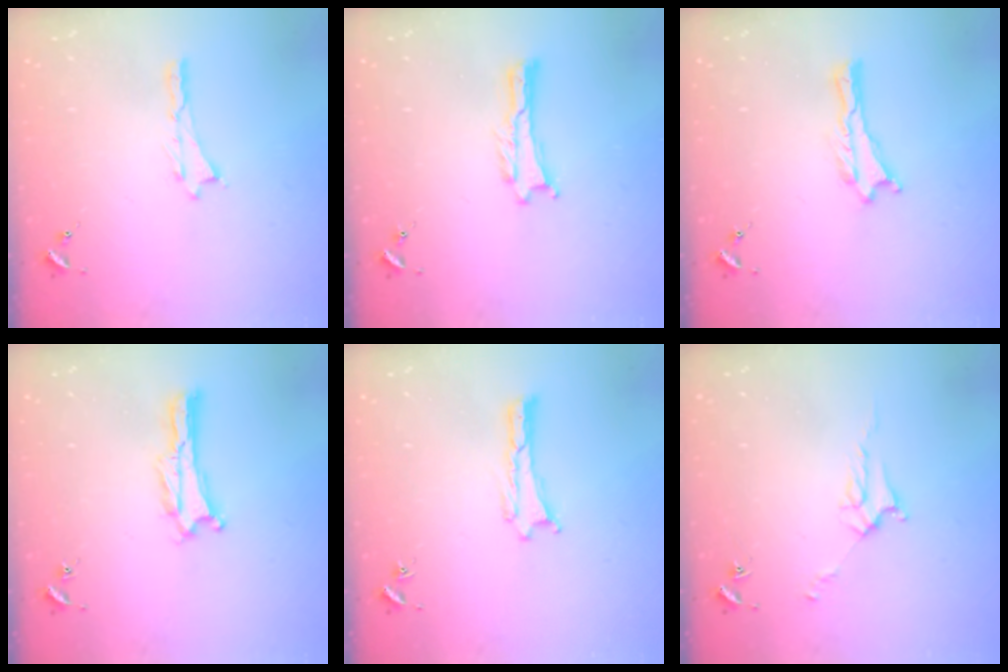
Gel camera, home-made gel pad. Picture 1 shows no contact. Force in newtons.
{"total": 0.0}
{"total": 0.0}
{"total": 0.0}
{"total": 0.0}
{"total": 3.5, "press": 3.5, "slide": 0.3}